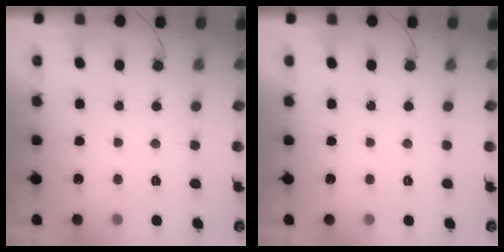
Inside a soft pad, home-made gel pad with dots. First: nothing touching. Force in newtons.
{"total": 0.0}